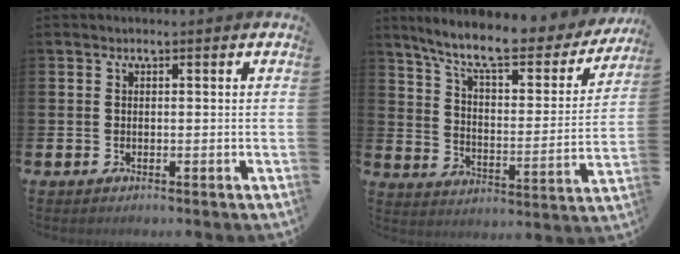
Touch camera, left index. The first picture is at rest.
{"total": 10.0, "force": [8.6, 2.3, 4.7], "torque": [-0.116, -0.059, 0.141]}